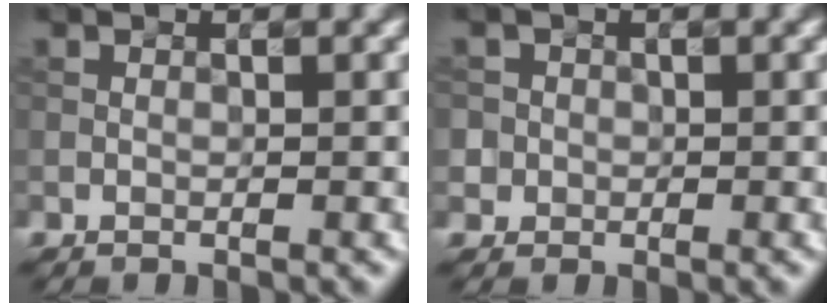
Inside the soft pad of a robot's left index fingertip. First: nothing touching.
{"total": 2.6, "force": [0.1, 2.5, 0.5], "torque": [0.000, 0.016, -0.003]}